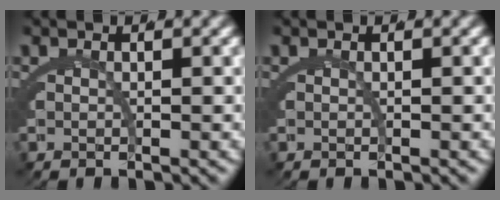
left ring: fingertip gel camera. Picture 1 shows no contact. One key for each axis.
{"total": 0.0}